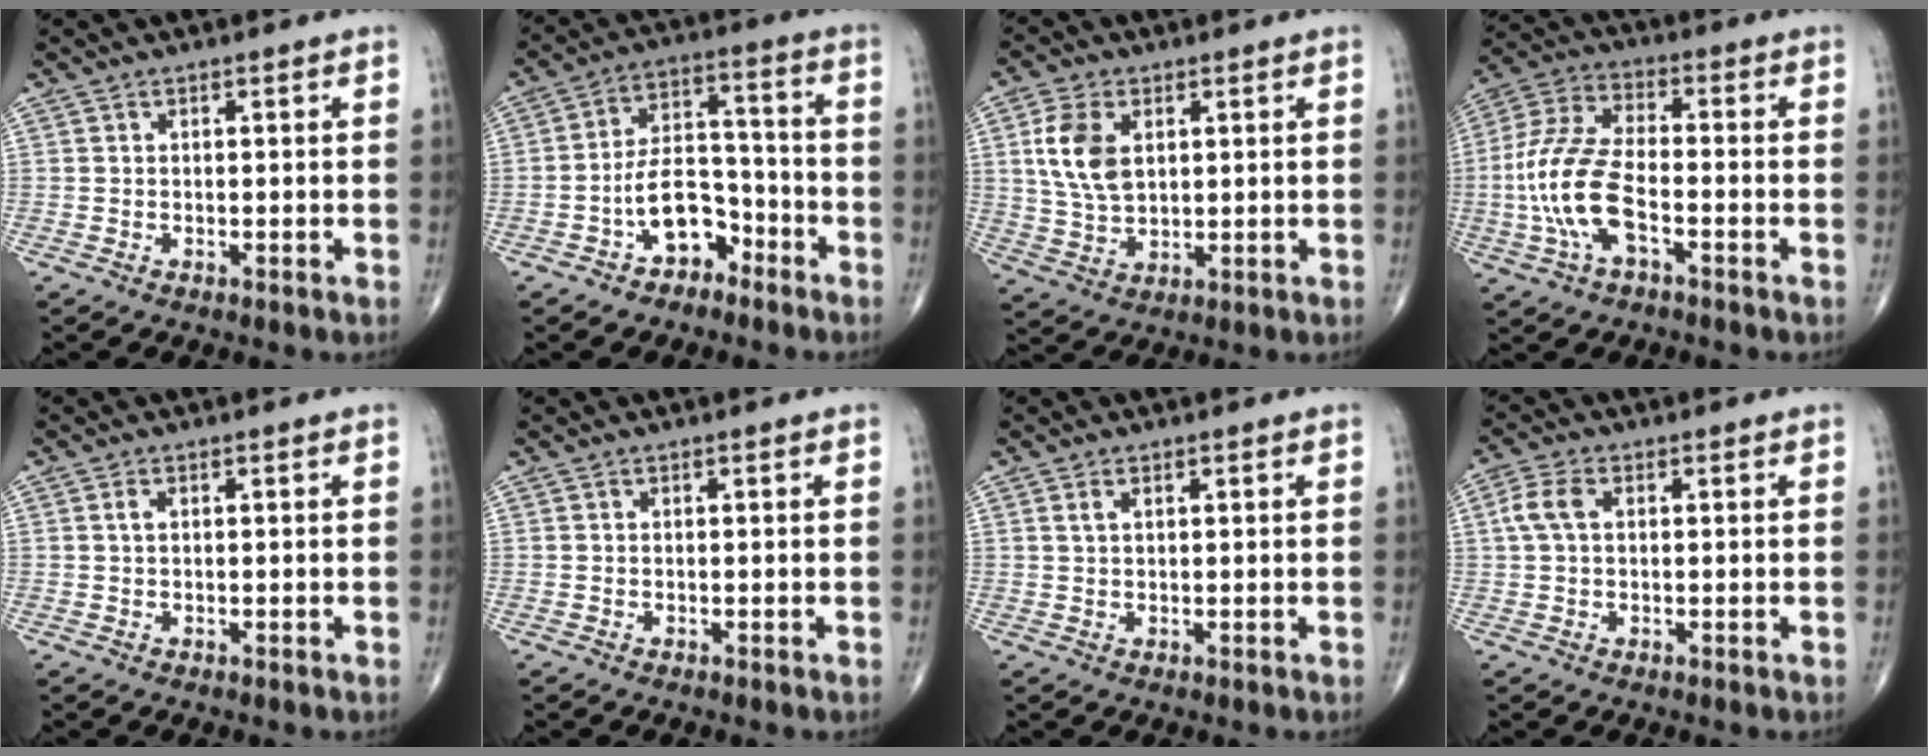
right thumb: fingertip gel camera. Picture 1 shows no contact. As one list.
[{"total": 9.8, "force": [-5.0, 6.1, 5.9], "torque": [-0.074, 0.058, -0.087]}, {"total": 9.4, "force": [2.5, 5.8, 6.9], "torque": [-0.134, -0.006, 0.052]}, {"total": 13.6, "force": [-3.5, 6.4, 11.5], "torque": [-0.249, 0.031, -0.071]}, {"total": 1.0, "force": [0.2, 0.6, 0.8], "torque": [-0.015, 0.003, 0.003]}, {"total": 0.0}, {"total": 1.4, "force": [0.7, 0.7, 1.0], "torque": [-0.020, 0.003, 0.016]}, {"total": 4.4, "force": [0.8, 2.7, 3.4], "torque": [-0.084, 0.012, 0.013]}]